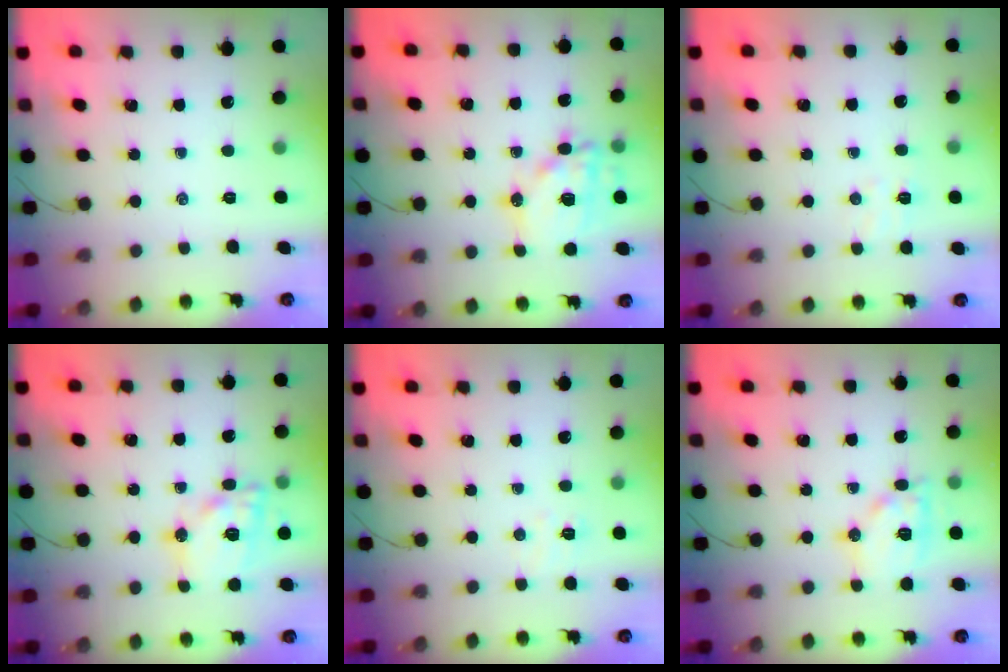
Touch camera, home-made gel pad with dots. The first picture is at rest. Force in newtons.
{"total": 14.6, "press": 14.4, "slide": 2.6}
{"total": 4.7, "press": 4.5, "slide": 1.1}
{"total": 15.4, "press": 15.3, "slide": 2.2}
{"total": 3.5, "press": 3.4, "slide": 1.1}
{"total": 11.3, "press": 11.3, "slide": 0.9}